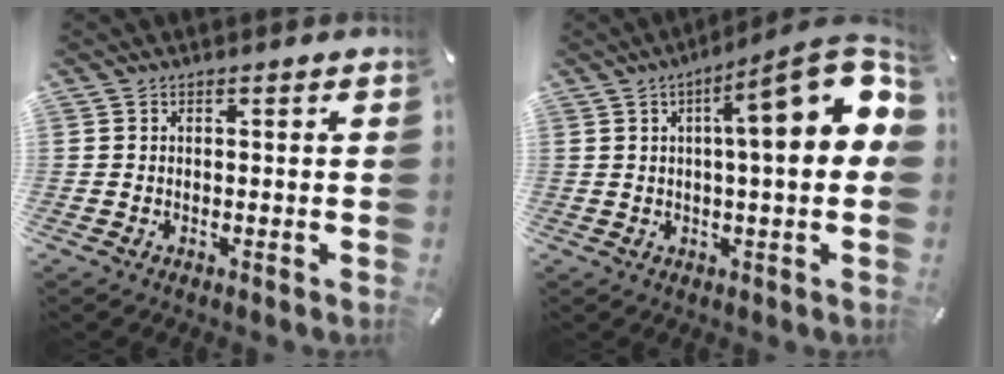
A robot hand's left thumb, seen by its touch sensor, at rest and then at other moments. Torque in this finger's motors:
{"motor_torque": [2.11, 2.89, 0.58, -0.04, 0.16]}